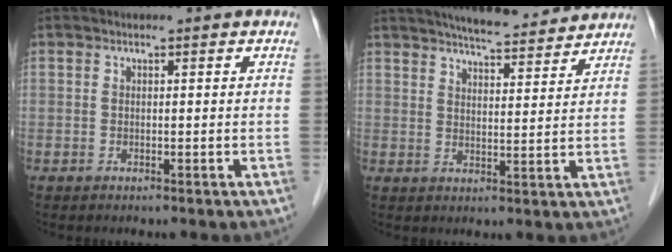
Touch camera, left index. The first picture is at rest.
{"total": 11.6, "force": [10.5, 1.5, 4.6], "torque": [-0.068, 0.010, 0.142]}